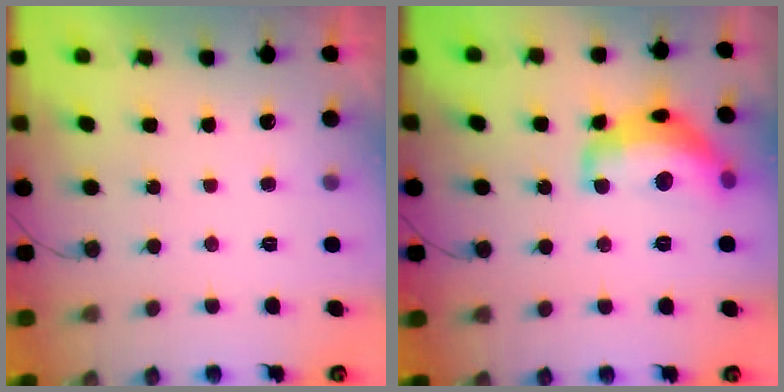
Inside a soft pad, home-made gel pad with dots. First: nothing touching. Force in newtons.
{"total": 16.0, "press": 16.0, "slide": 1.3}